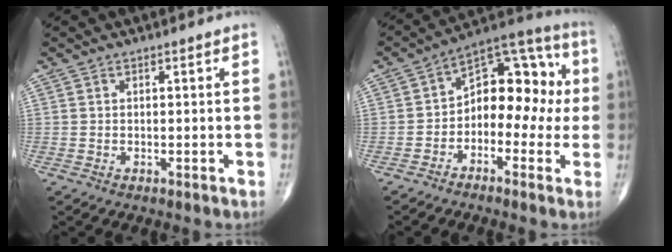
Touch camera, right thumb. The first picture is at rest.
{"total": 13.8, "force": [-0.9, 8.8, 10.6], "torque": [-0.101, 0.050, -0.032]}